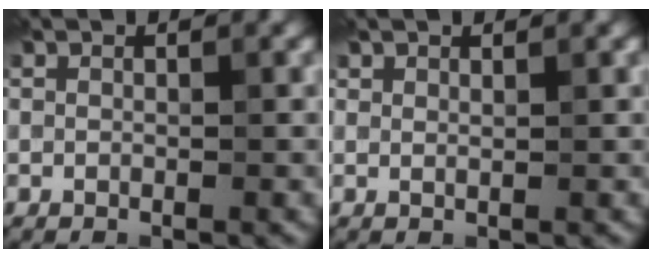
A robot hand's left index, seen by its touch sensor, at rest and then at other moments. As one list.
[{"total": 0.8, "force": [0.8, -0.1, 0.1], "torque": [-0.007, -0.003, 0.017]}]